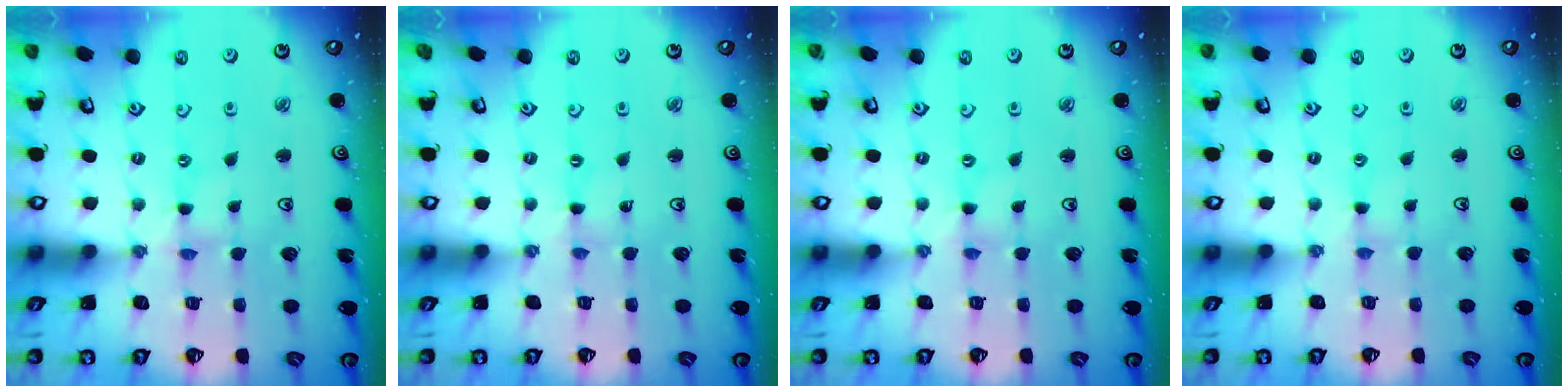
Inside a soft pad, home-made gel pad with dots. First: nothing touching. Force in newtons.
{"total": 0.0}
{"total": 0.0}
{"total": 1.3, "press": 1.3, "slide": 0.3}